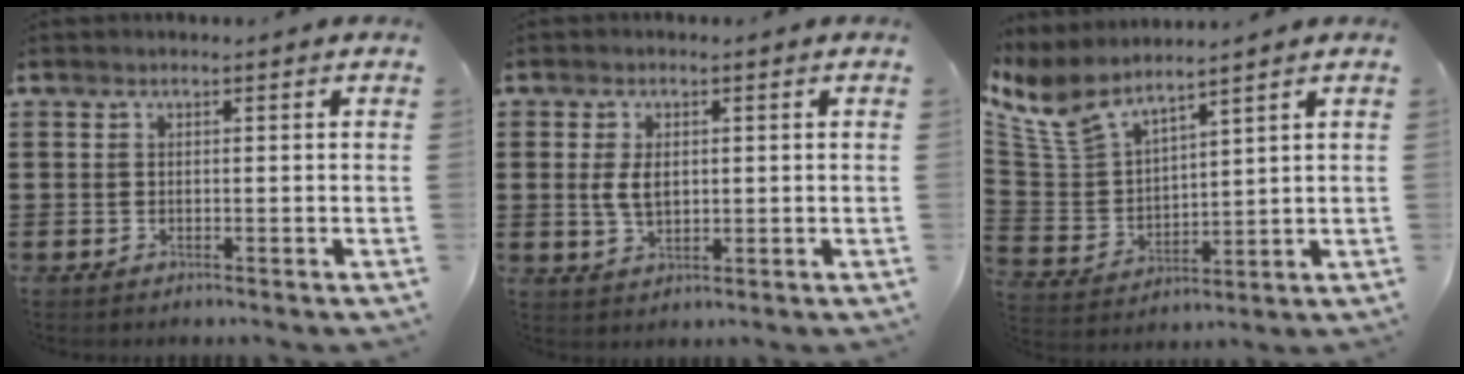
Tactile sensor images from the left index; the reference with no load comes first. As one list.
[{"total": 4.0, "force": [0.5, 2.3, 3.2], "torque": [-0.082, 0.002, 0.003]}, {"total": 7.7, "force": [6.6, 2.1, 3.4], "torque": [-0.104, -0.034, 0.118]}]